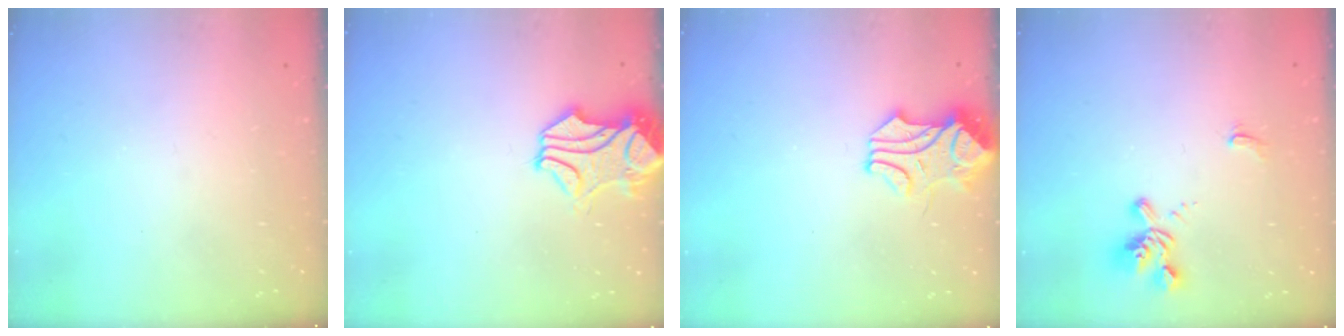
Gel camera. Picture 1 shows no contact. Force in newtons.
{"total": 1.7, "press": 1.1, "slide": 1.2}
{"total": 1.4, "press": 1.4, "slide": 0.1}
{"total": 1.6, "press": 1.1, "slide": 1.2}